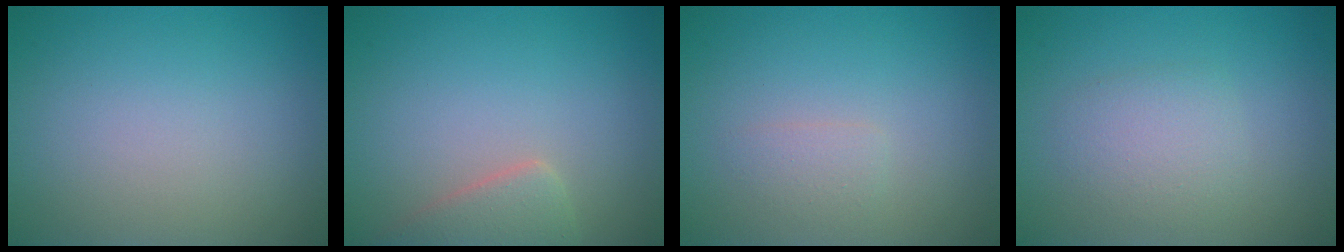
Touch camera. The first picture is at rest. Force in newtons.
{"total": 2.6, "press": 2.6, "slide": 0.3}
{"total": 1.1, "press": 1.1, "slide": 0.1}
{"total": 2.4, "press": 2.4, "slide": 0.2}